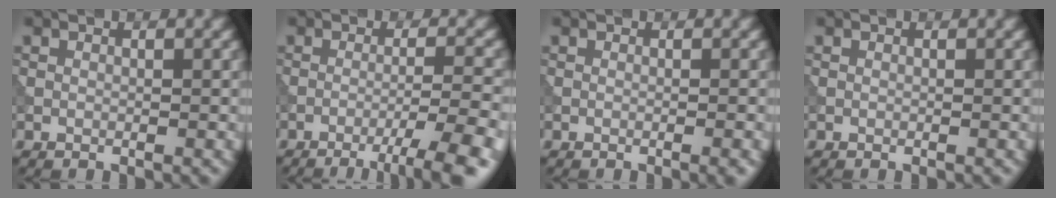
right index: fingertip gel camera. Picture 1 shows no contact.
{"total": 6.8, "force": [-4.1, 0.9, 5.3], "torque": [-0.072, 0.006, -0.061]}
{"total": 1.5, "force": [-0.3, 0.4, 1.4], "torque": [-0.012, 0.004, -0.005]}
{"total": 0.0}